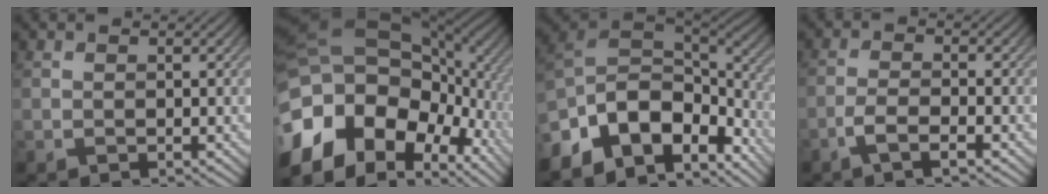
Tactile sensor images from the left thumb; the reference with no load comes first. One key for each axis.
{"total": 19.5, "fx": -6.9, "fy": 13.4, "fz": 12.3, "tx": -0.254, "ty": 0.008, "tz": -0.101}
{"total": 14.3, "fx": -7.1, "fy": 8.1, "fz": 9.4, "tx": -0.249, "ty": -0.020, "tz": -0.114}
{"total": 3.2, "fx": -2.0, "fy": 0.6, "fz": 2.4, "tx": -0.052, "ty": 0.004, "tz": -0.051}